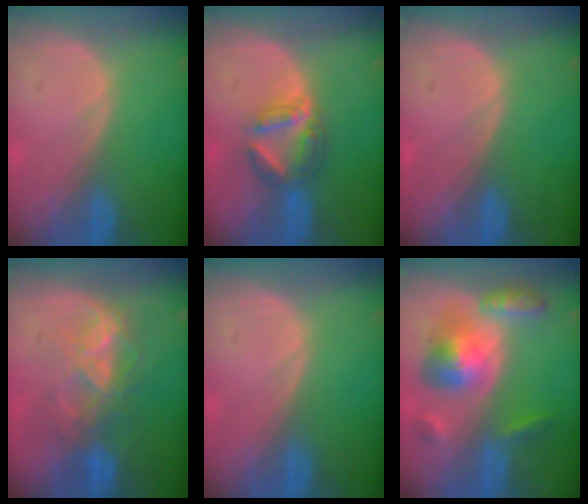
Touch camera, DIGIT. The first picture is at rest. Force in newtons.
{"total": 5.9, "press": 5.4, "slide": 2.3}
{"total": 0.0}
{"total": 7.0, "press": 6.7, "slide": 2.2}
{"total": 0.0}
{"total": 8.2, "press": 8.2, "slide": 0.7}